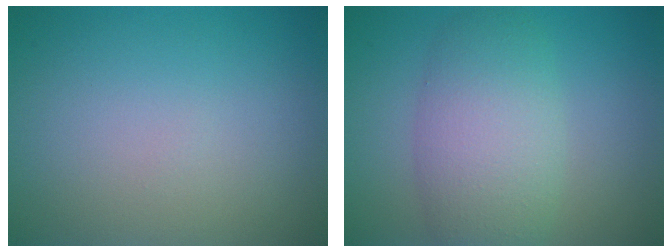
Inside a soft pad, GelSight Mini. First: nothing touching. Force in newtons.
{"total": 5.9, "press": 5.9, "slide": 0.3}